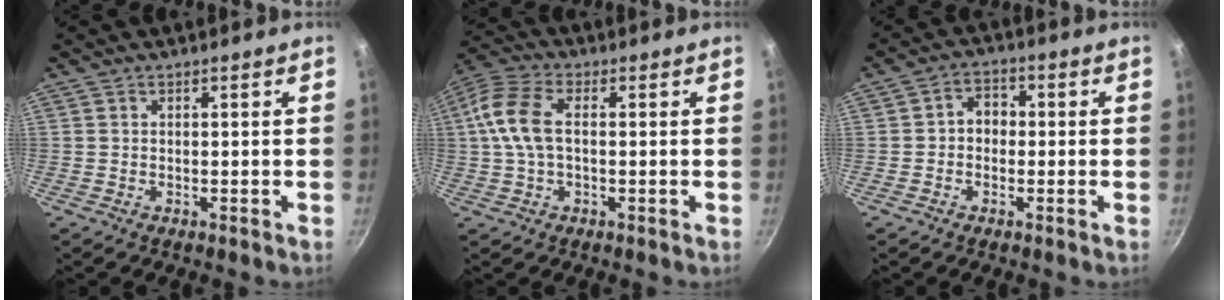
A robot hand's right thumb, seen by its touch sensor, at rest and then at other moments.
{"total": 9.6, "force": [0.8, 5.3, 8.0], "torque": [-0.176, 0.022, 0.003]}
{"total": 4.2, "force": [-0.3, 3.5, 2.4], "torque": [-0.011, 0.014, -0.014]}